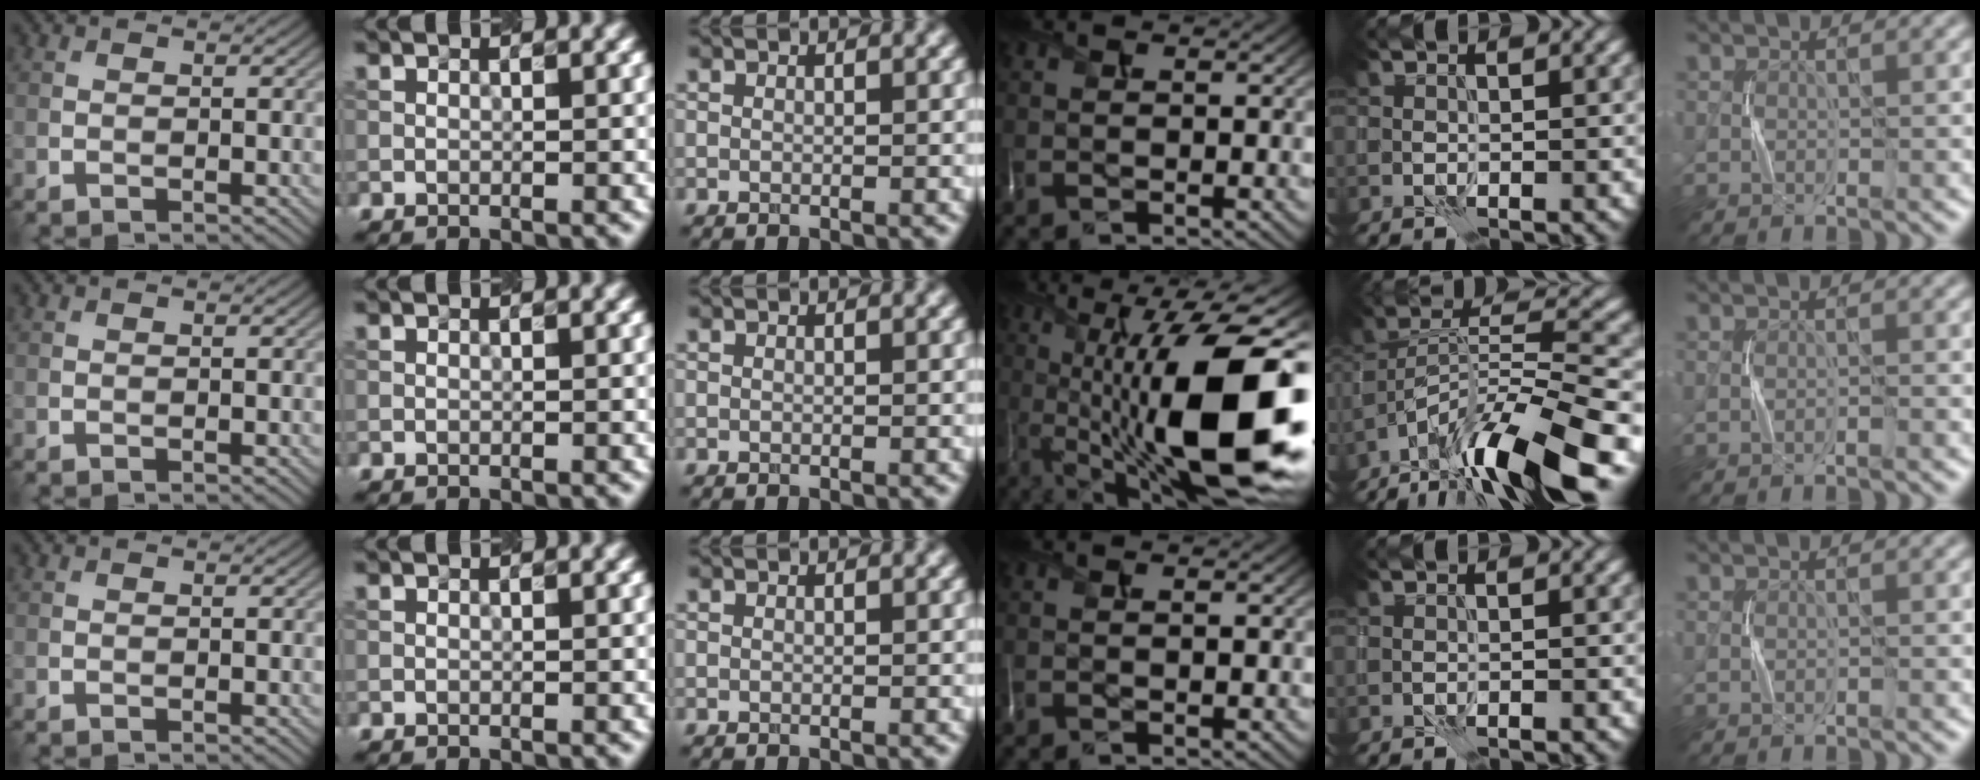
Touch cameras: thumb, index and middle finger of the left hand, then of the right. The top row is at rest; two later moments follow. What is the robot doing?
{"motion": "press", "object": "grip strengthener"}